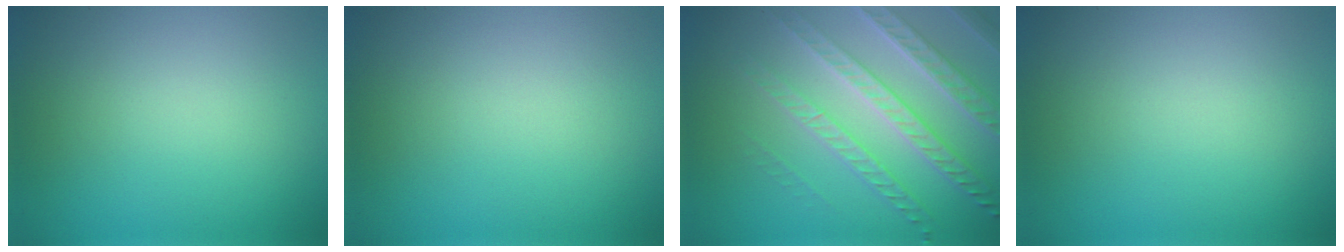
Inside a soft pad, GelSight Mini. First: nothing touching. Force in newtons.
{"total": 0.0}
{"total": 6.5, "press": 4.8, "slide": 4.4}
{"total": 0.0}